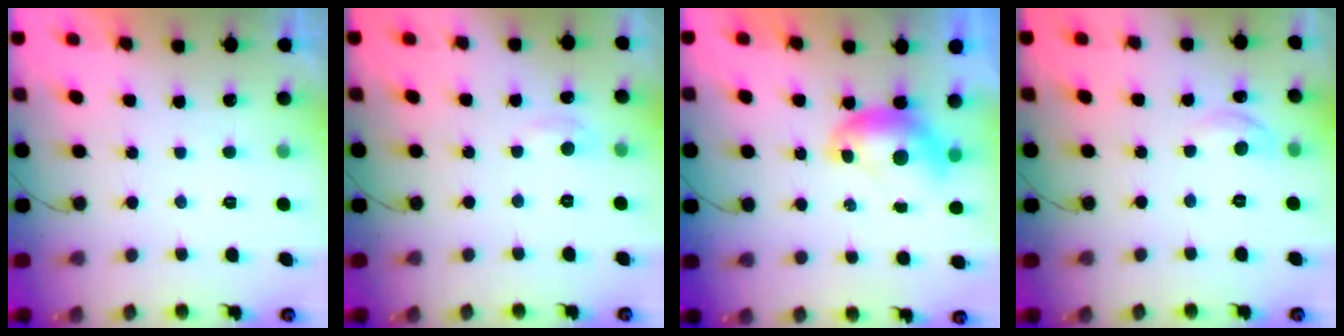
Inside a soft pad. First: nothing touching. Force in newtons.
{"total": 2.5, "press": 2.4, "slide": 0.3}
{"total": 7.3, "press": 7.3, "slide": 0.1}
{"total": 5.1, "press": 5.0, "slide": 0.6}